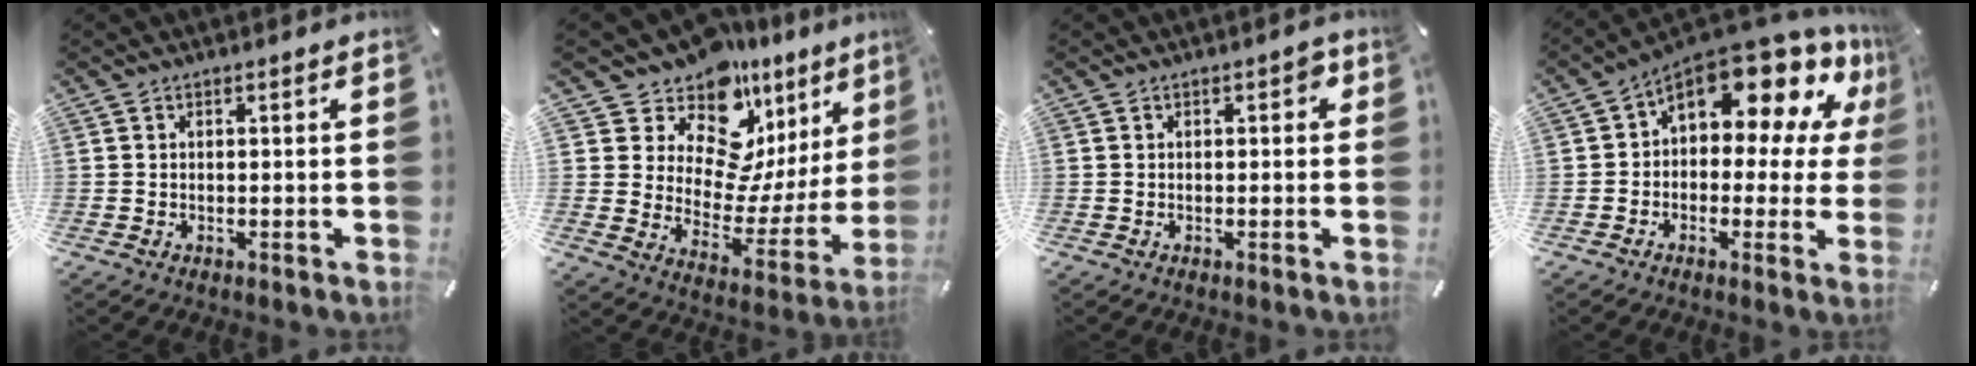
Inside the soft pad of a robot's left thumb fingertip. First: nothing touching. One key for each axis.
{"total": 13.1, "fx": 10.4, "fy": 7.0, "fz": 3.9, "tx": -0.063, "ty": -0.133, "tz": 0.175}
{"total": 1.4, "fx": 0.2, "fy": 1.0, "fz": 0.9, "tx": -0.011, "ty": 0.004, "tz": -0.001}
{"total": 15.0, "fx": 9.5, "fy": 7.4, "fz": 9.0, "tx": -0.138, "ty": -0.081, "tz": 0.162}